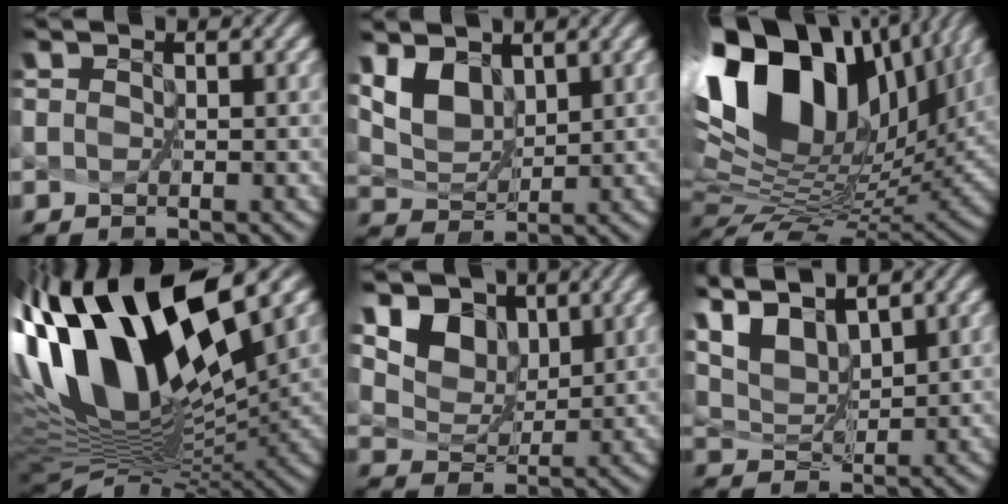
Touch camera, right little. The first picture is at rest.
{"total": 3.8, "force": [2.9, 1.8, 1.6], "torque": [-0.054, -0.014, 0.074]}
{"total": 16.7, "force": [7.8, 8.2, 12.2], "torque": [-0.258, 0.036, 0.143]}
{"total": 16.0, "force": [5.7, 6.7, 13.3], "torque": [-0.250, 0.022, 0.099]}
{"total": 8.7, "force": [5.5, 5.5, 3.9], "torque": [-0.099, -0.006, 0.107]}
{"total": 6.0, "force": [5.1, 1.7, 2.7], "torque": [-0.082, 0.007, 0.097]}